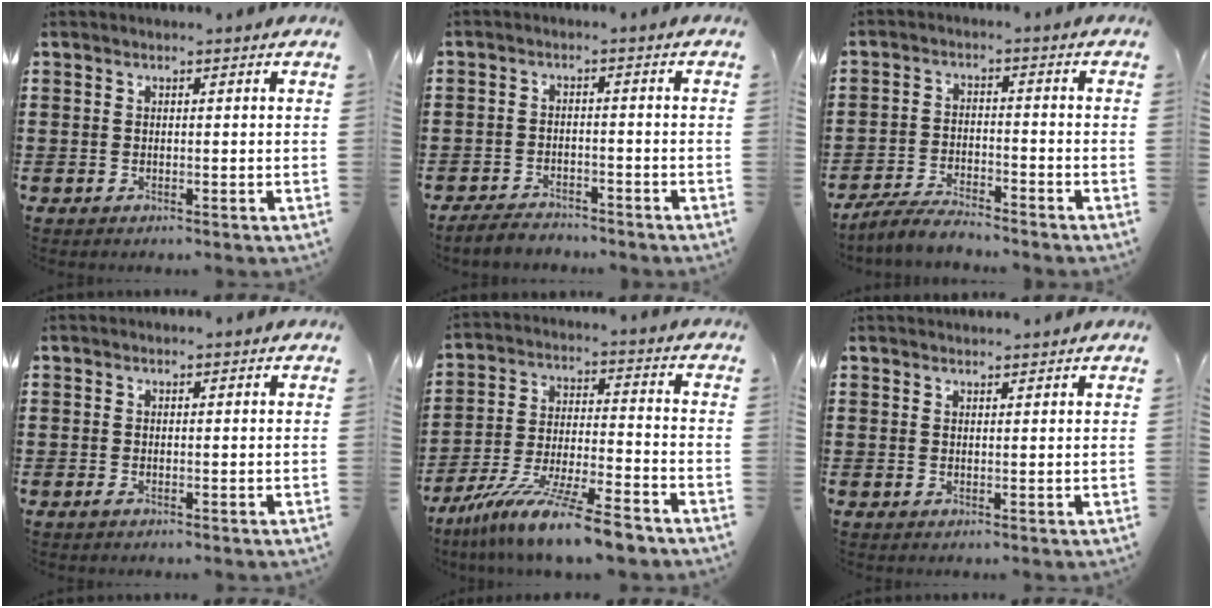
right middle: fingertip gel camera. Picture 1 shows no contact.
{"total": 3.4, "force": [-3.3, 0.8, 0.0], "torque": [-0.005, 0.003, -0.071]}
{"total": 4.5, "force": [-4.2, 0.6, 1.3], "torque": [-0.030, 0.002, -0.087]}
{"total": 0.6, "force": [-0.4, 0.3, 0.3], "torque": [-0.014, -0.006, -0.011]}
{"total": 12.2, "force": [-10.5, 0.4, 6.2], "torque": [-0.111, 0.018, -0.200]}
{"total": 0.9, "force": [0.9, 0.1, 0.0], "torque": [-0.001, -0.001, 0.017]}